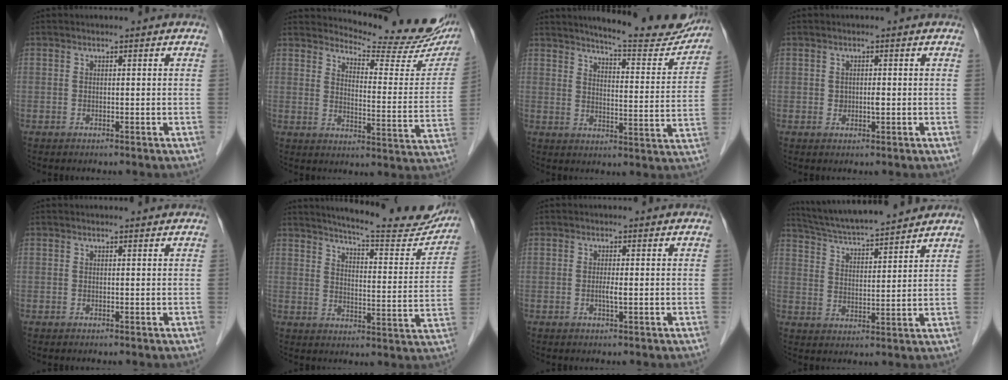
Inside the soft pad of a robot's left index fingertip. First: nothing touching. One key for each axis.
{"total": 17.8, "fx": 16.6, "fy": 2.6, "fz": 5.9, "tx": -0.074, "ty": -0.077, "tz": 0.190}
{"total": 16.2, "fx": 15.2, "fy": 1.7, "fz": 5.4, "tx": -0.070, "ty": -0.054, "tz": 0.184}
{"total": 1.1, "fx": -0.1, "fy": 0.6, "fz": 0.9, "tx": -0.014, "ty": -0.002, "tz": -0.001}
{"total": 1.0, "fx": 1.0, "fy": 0.1, "fz": 0.0, "tx": -0.011, "ty": 0.003, "tz": 0.011}
{"total": 19.1, "fx": 17.8, "fy": 2.1, "fz": 6.7, "tx": -0.090, "ty": -0.057, "tz": 0.219}
{"total": 1.2, "fx": -0.2, "fy": 0.0, "fz": 1.1, "tx": -0.026, "ty": -0.003, "tz": -0.003}
{"total": 14.5, "fx": 13.3, "fy": 0.7, "fz": 5.8, "tx": -0.106, "ty": 0.016, "tz": 0.215}